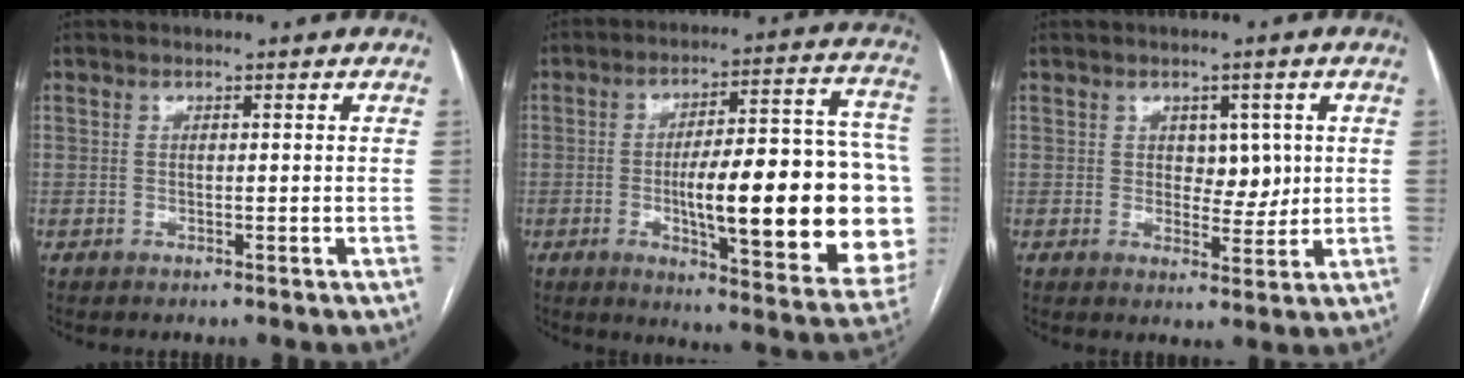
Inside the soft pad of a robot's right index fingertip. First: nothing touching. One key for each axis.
{"total": 27.3, "fx": -3.5, "fy": 5.2, "fz": 26.6, "tx": -0.285, "ty": 0.020, "tz": -0.041}
{"total": 4.2, "fx": 0.9, "fy": 2.7, "fz": 3.1, "tx": -0.035, "ty": 0.001, "tz": 0.018}